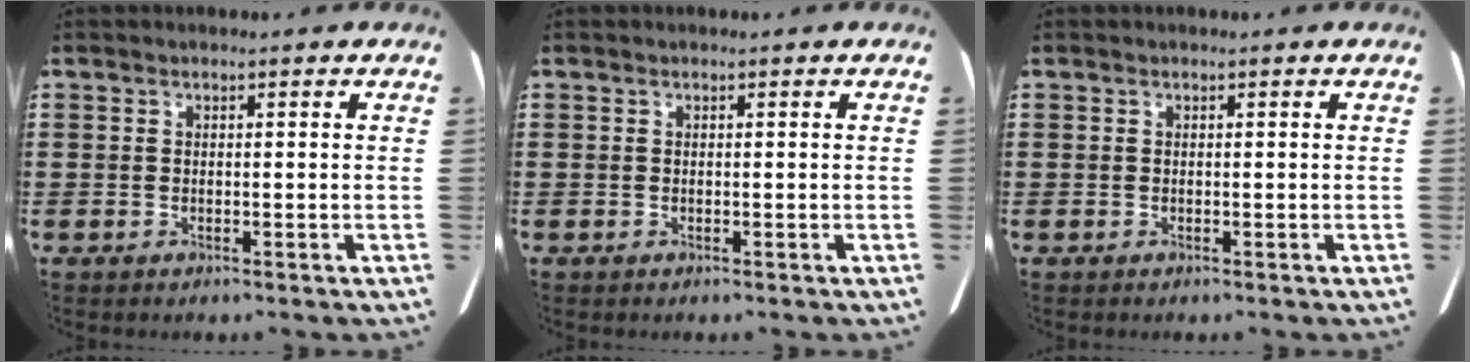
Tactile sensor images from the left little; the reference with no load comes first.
{"total": 0.0}
{"total": 0.0}